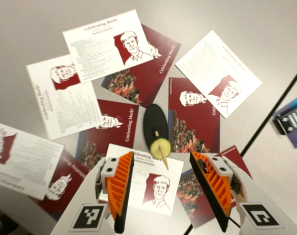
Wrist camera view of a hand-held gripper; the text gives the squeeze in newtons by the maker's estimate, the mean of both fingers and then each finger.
{"total": 0.0}